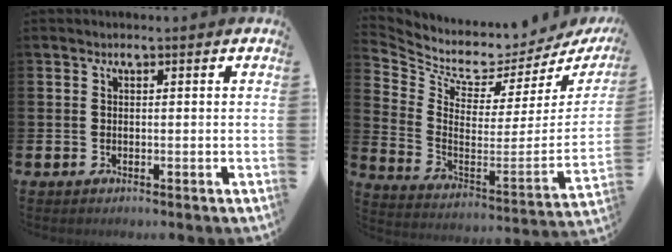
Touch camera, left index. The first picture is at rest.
{"total": 4.9, "force": [4.6, 1.4, 0.8], "torque": [-0.053, -0.061, 0.071]}